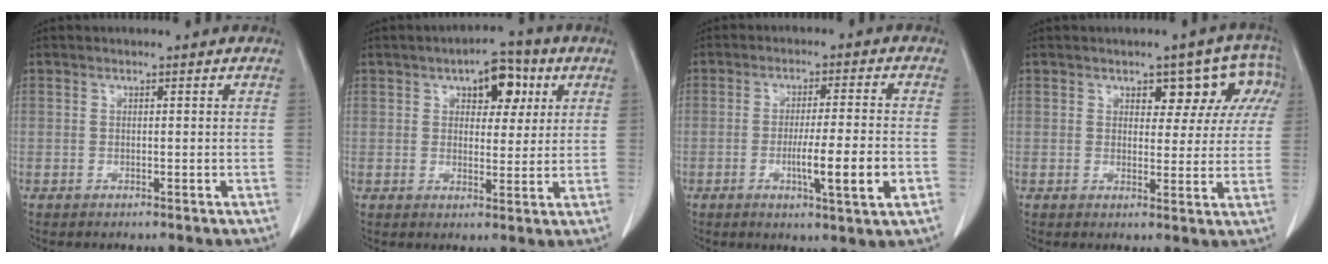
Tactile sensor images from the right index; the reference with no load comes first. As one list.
[{"total": 7.0, "force": [3.1, 3.5, 5.2], "torque": [-0.068, 0.019, 0.043]}, {"total": 8.8, "force": [-2.5, -0.1, 8.4], "torque": [-0.135, -0.012, -0.040]}, {"total": 6.6, "force": [3.3, 4.1, 4.1], "torque": [-0.028, 0.016, 0.030]}]